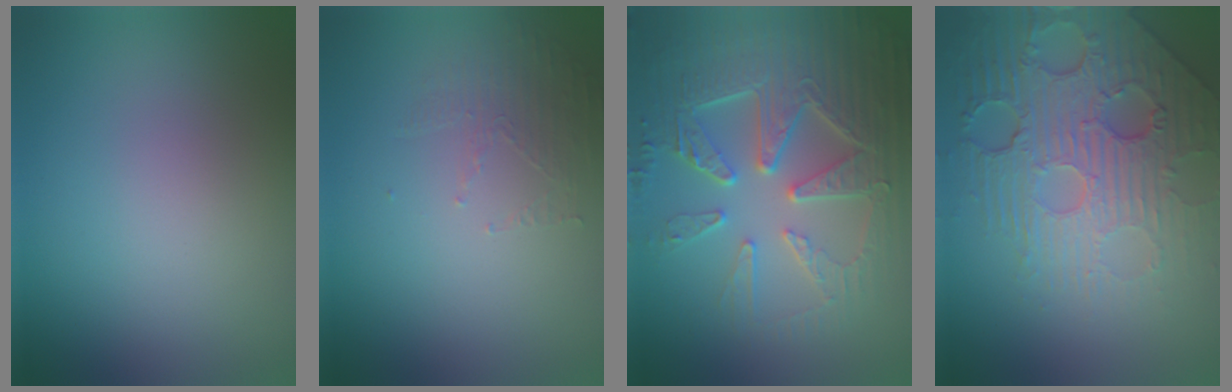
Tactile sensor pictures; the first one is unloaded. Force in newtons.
{"total": 1.5, "press": 0.5, "slide": 1.4}
{"total": 8.4, "press": 6.3, "slide": 5.7}
{"total": 7.9, "press": 5.6, "slide": 5.5}